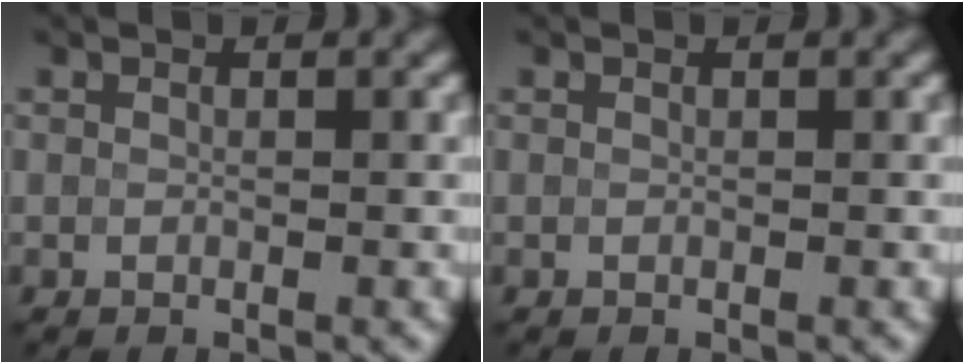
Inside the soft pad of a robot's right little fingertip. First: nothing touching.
{"total": 0.0}